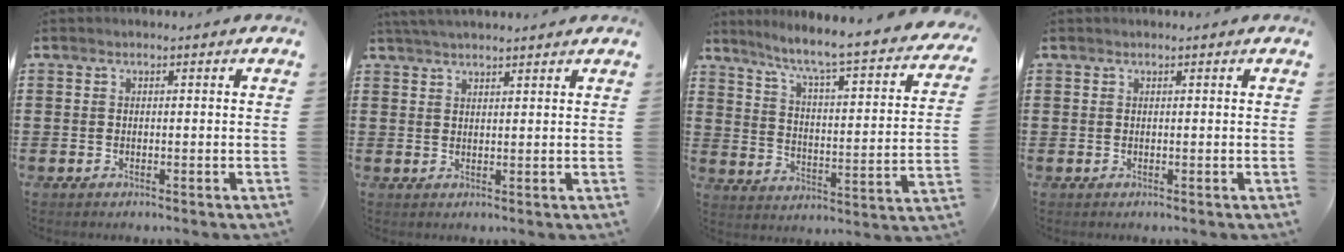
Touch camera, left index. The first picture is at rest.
{"total": 2.7, "force": [2.6, -0.1, 0.8], "torque": [-0.020, 0.000, 0.050]}
{"total": 6.0, "force": [4.8, -0.7, 3.5], "torque": [-0.091, -0.048, 0.067]}
{"total": 0.0}